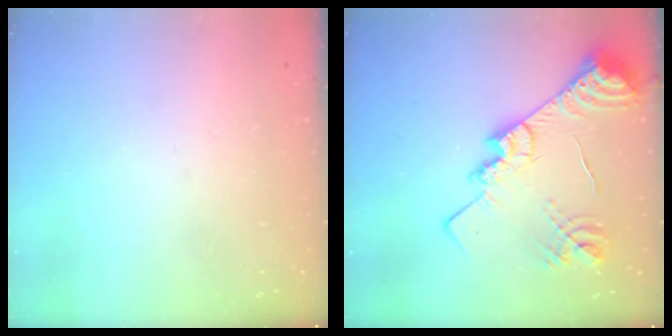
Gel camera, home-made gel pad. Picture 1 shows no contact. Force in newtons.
{"total": 21.7, "press": 21.6, "slide": 1.7}